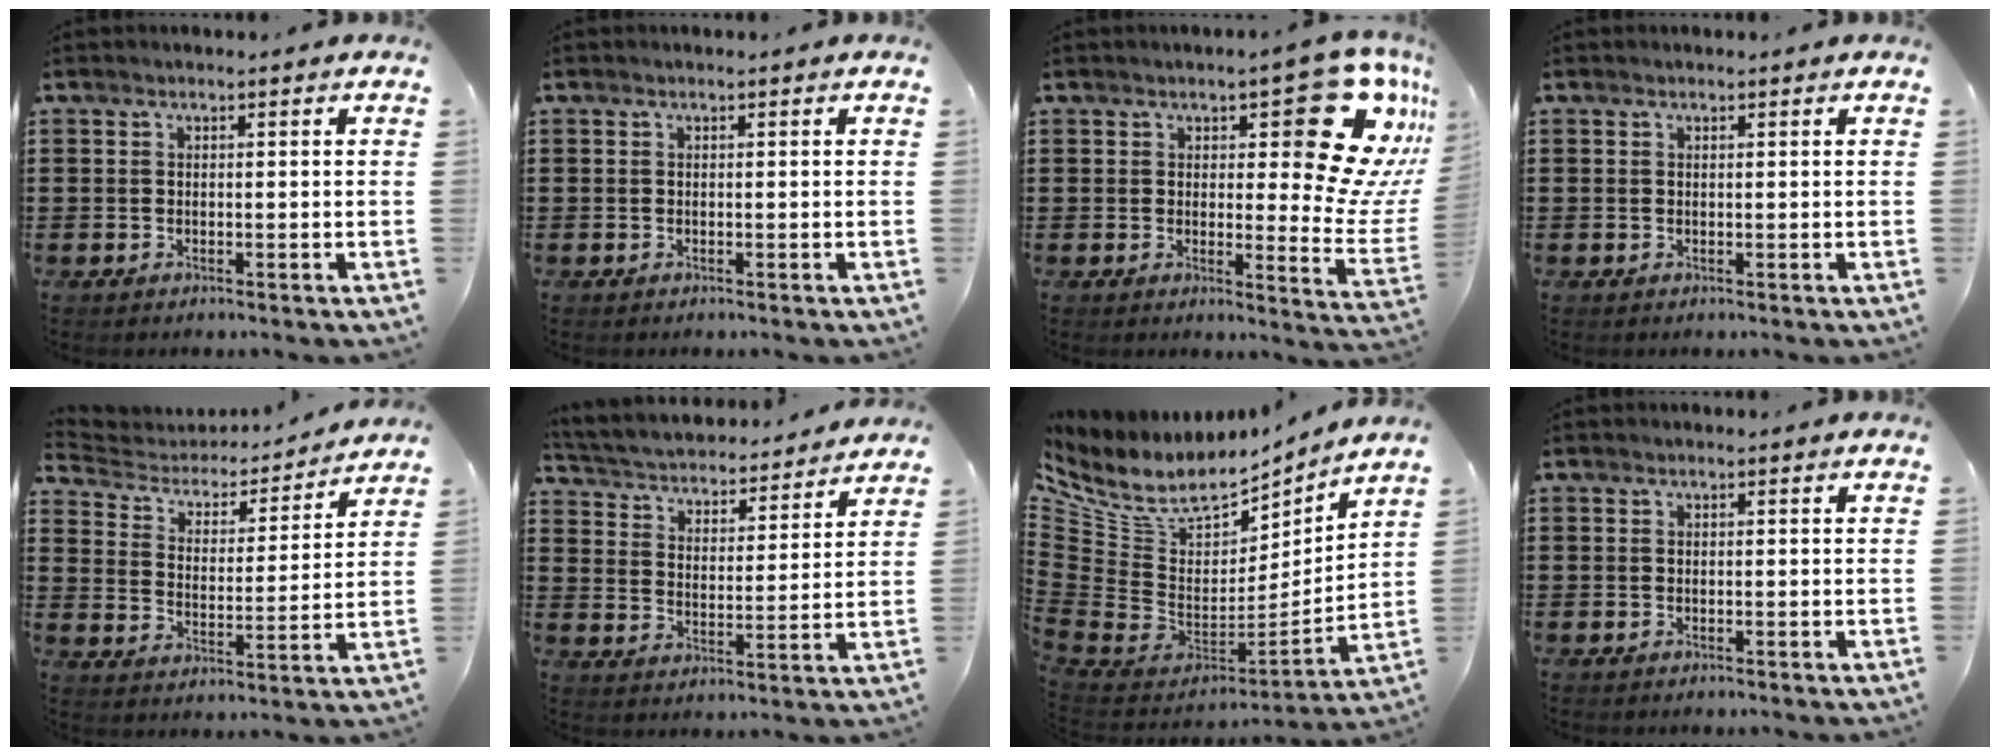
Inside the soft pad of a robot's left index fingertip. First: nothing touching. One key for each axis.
{"total": 0.0}
{"total": 16.2, "fx": 7.4, "fy": 6.2, "fz": 12.9, "tx": -0.163, "ty": -0.050, "tz": 0.121}
{"total": 0.0}
{"total": 3.4, "fx": 3.1, "fy": 1.2, "fz": 0.5, "tx": -0.035, "ty": -0.027, "tz": 0.044}
{"total": 3.3, "fx": 3.3, "fy": 0.3, "fz": 0.2, "tx": -0.026, "ty": -0.031, "tz": 0.048}
{"total": 9.3, "fx": 6.4, "fy": 5.0, "fz": 4.6, "tx": -0.136, "ty": -0.053, "tz": 0.113}
{"total": 0.0}